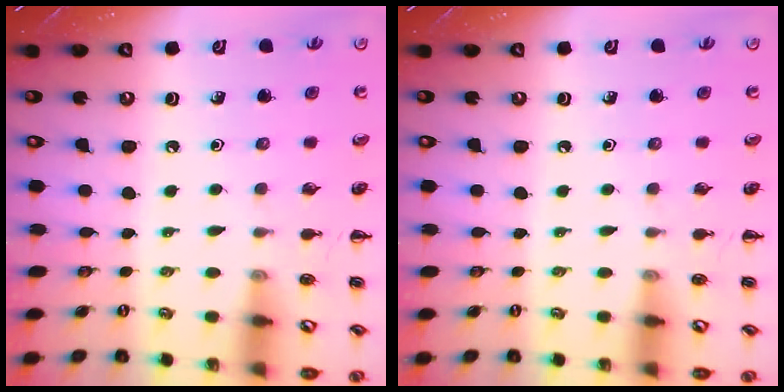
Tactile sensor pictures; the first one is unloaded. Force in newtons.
{"total": 0.0}